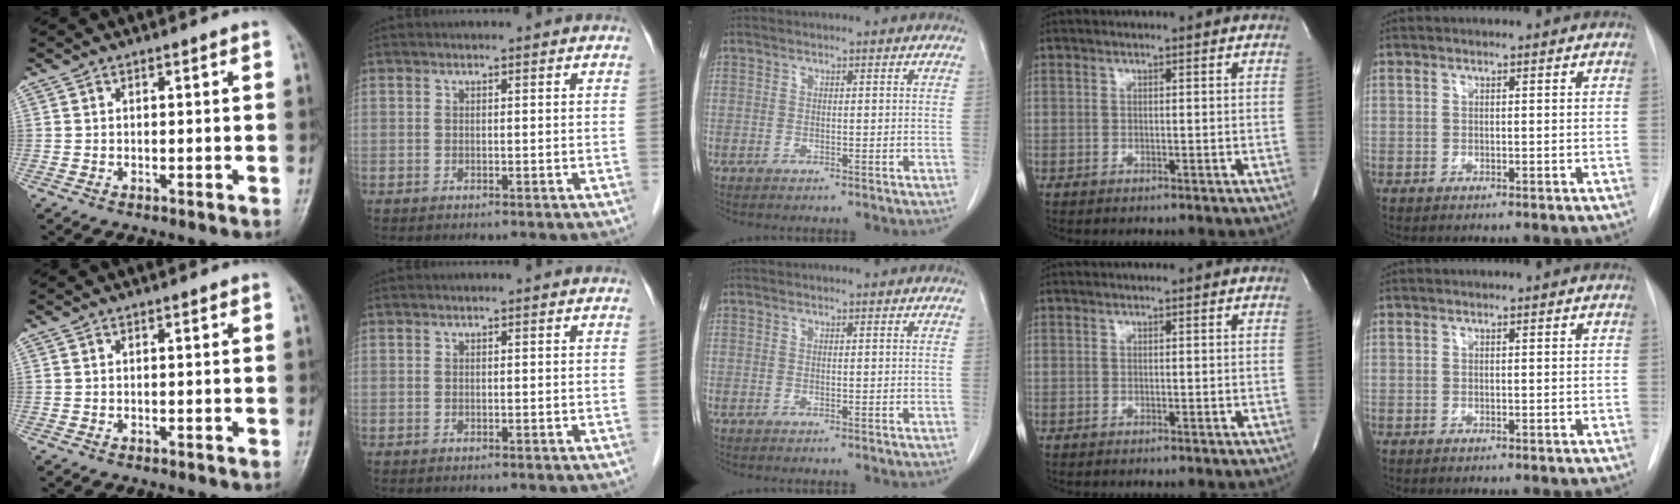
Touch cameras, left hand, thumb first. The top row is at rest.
{}